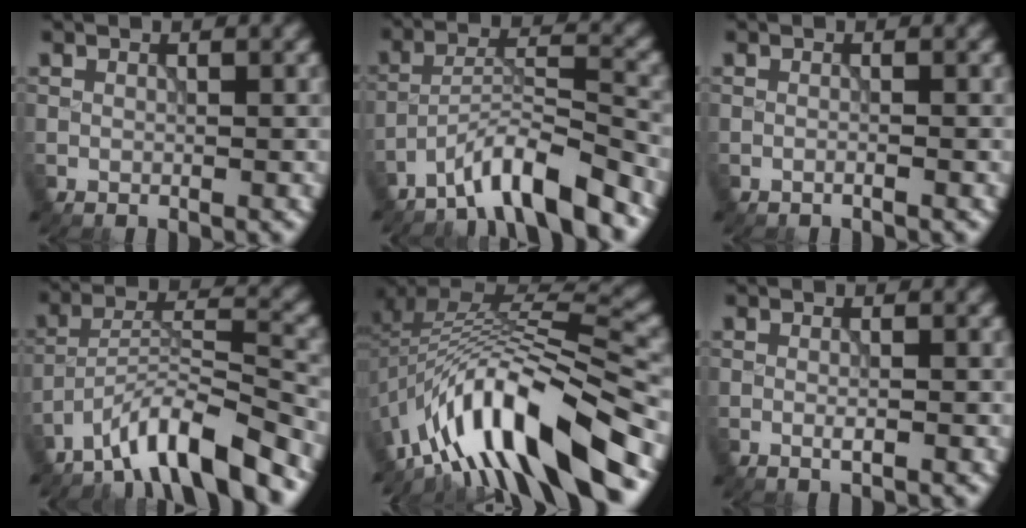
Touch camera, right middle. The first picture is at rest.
{"total": 6.7, "force": [-5.3, 0.8, 3.9], "torque": [-0.060, 0.010, -0.097]}
{"total": 0.6, "force": [-0.4, 0.2, 0.5], "torque": [-0.006, -0.004, -0.016]}
{"total": 8.6, "force": [-6.8, 1.5, 5.0], "torque": [-0.077, 0.008, -0.126]}
{"total": 13.6, "force": [-7.9, 3.9, 10.3], "torque": [-0.174, 0.020, -0.125]}
{"total": 0.8, "force": [-0.2, 0.1, 0.7], "torque": [-0.014, -0.003, -0.006]}